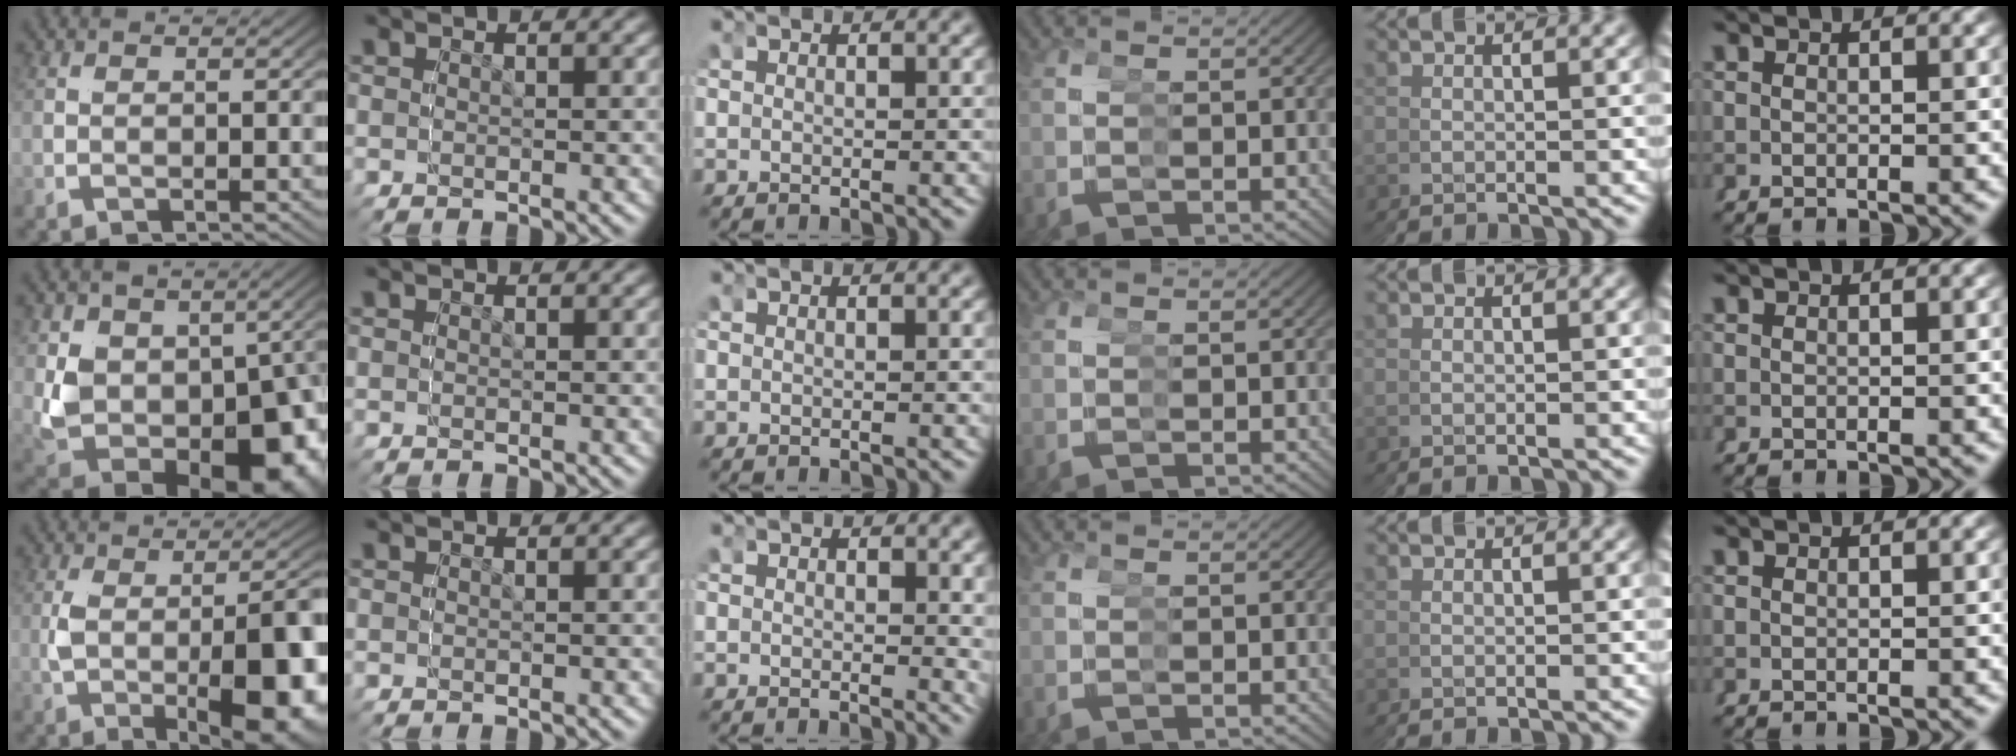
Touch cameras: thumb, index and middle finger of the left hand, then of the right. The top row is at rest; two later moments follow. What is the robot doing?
{"motion": "grasp_and_lifting", "object": "legos"}